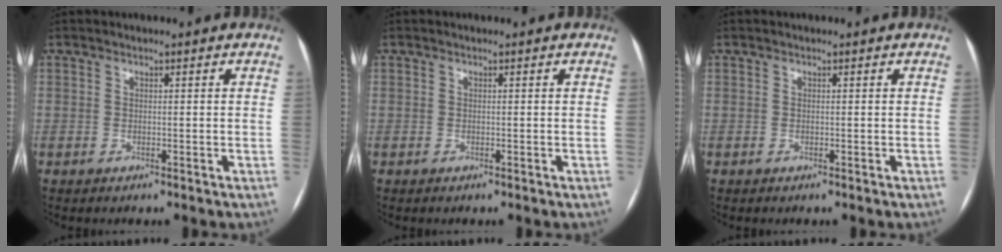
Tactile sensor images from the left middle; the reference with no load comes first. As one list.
[{"total": 0.0}, {"total": 0.0}]